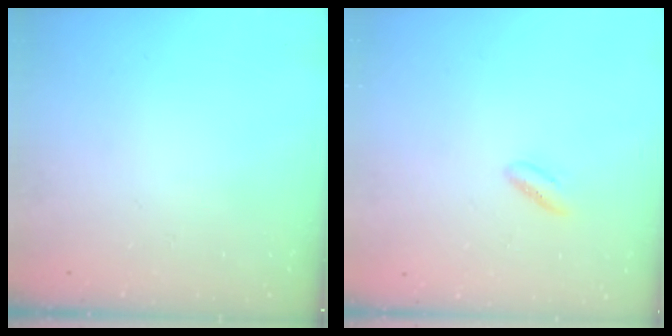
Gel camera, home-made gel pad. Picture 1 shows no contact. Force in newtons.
{"total": 2.8, "press": 2.5, "slide": 1.3}